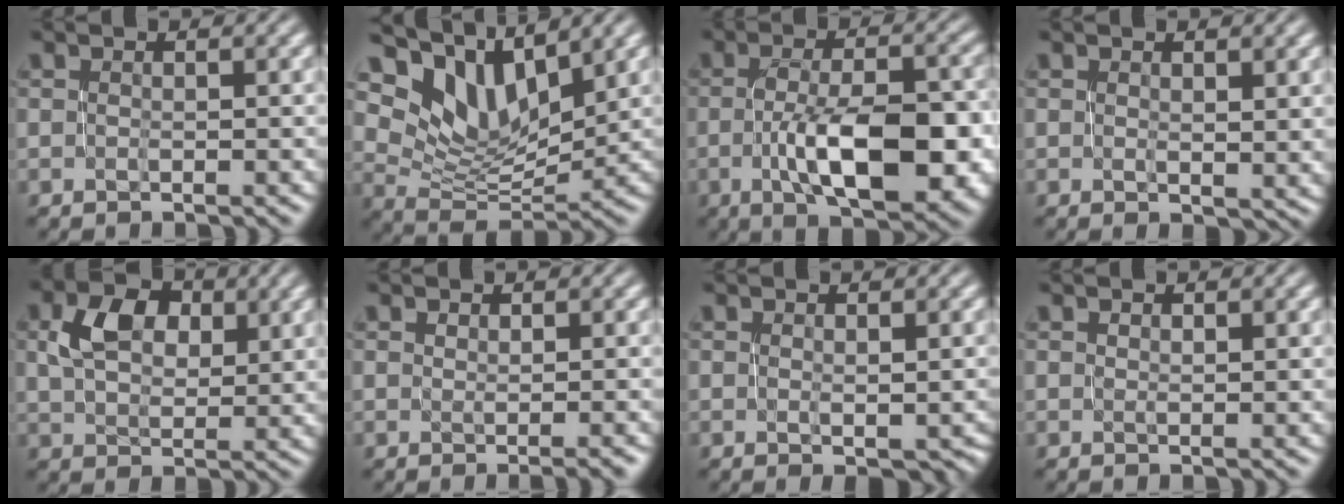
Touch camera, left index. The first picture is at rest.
{"total": 7.6, "force": [5.5, 3.6, 3.8], "torque": [-0.074, -0.002, 0.102]}
{"total": 10.2, "force": [-2.8, 4.0, 9.0], "torque": [-0.149, 0.002, -0.044]}
{"total": 1.4, "force": [0.4, 0.6, 1.2], "torque": [-0.018, 0.001, 0.009]}
{"total": 5.4, "force": [2.1, 3.7, 3.3], "torque": [-0.062, 0.008, 0.035]}
{"total": 1.1, "force": [0.0, 0.4, 1.0], "torque": [-0.005, 0.003, -0.001]}
{"total": 2.2, "force": [0.0, 1.0, 1.9], "torque": [-0.015, 0.004, 0.007]}
{"total": 0.0}